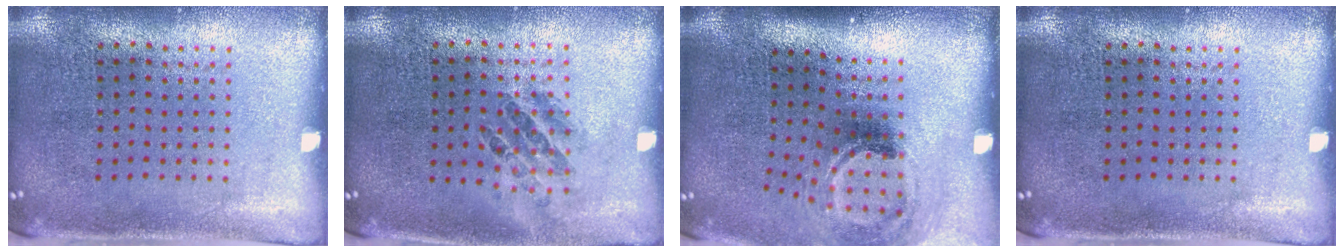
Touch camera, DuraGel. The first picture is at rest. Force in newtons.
{"total": 1.0, "press": 0.8, "slide": 0.5}
{"total": 2.0, "press": 1.2, "slide": 1.6}
{"total": 0.0}